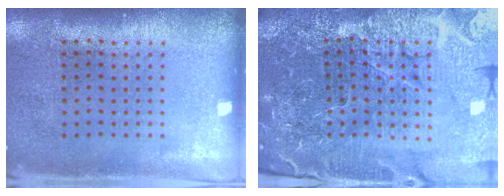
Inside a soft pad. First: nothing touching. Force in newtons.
{"total": 5.8, "press": 5.3, "slide": 2.4}